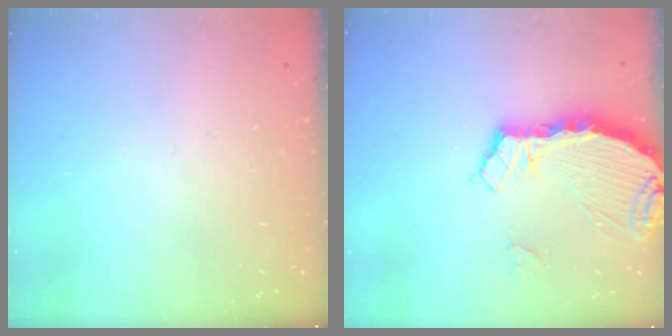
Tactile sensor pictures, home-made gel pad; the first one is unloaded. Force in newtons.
{"total": 6.4, "press": 6.4, "slide": 0.8}